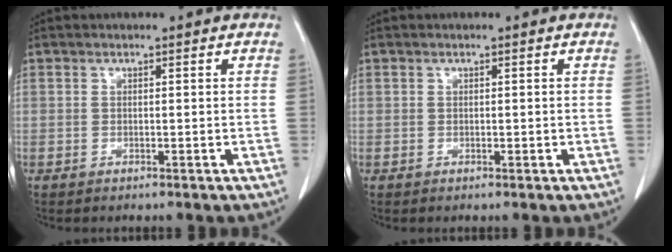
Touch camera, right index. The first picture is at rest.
{"total": 0.0}